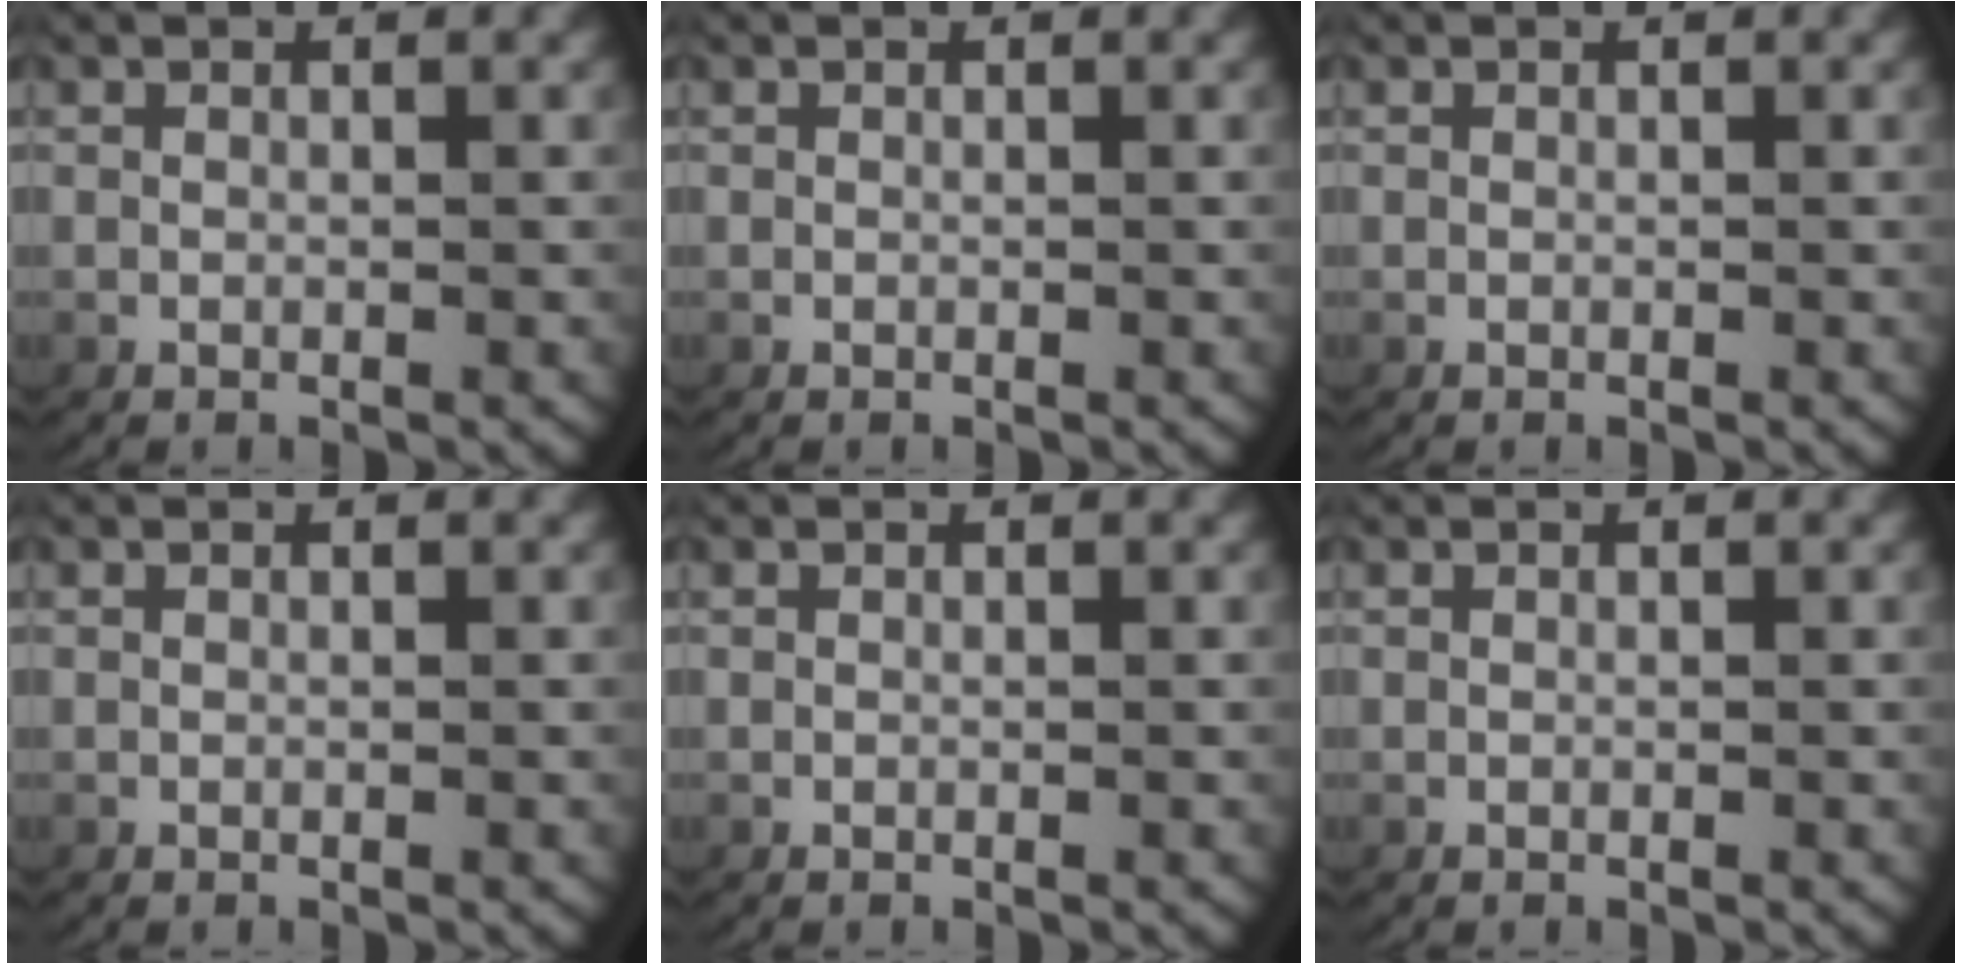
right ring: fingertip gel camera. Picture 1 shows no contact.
{"total": 0.0}
{"total": 0.0}
{"total": 0.0}
{"total": 0.0}
{"total": 0.0}